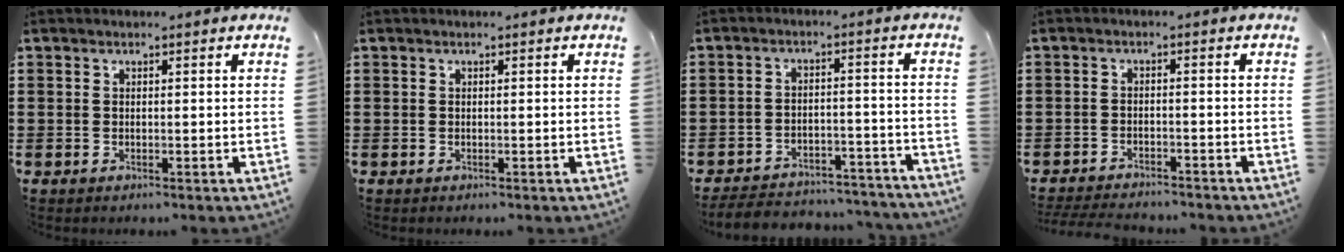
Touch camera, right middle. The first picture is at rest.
{"total": 0.0}
{"total": 5.3, "force": [-5.2, 0.6, 0.7], "torque": [-0.016, 0.007, -0.105]}
{"total": 3.1, "force": [-3.0, 0.3, 0.2], "torque": [-0.015, -0.005, -0.066]}